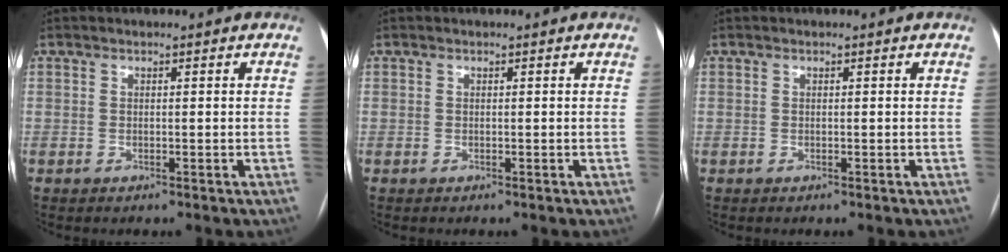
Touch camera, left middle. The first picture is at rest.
{"total": 0.0}
{"total": 0.0}